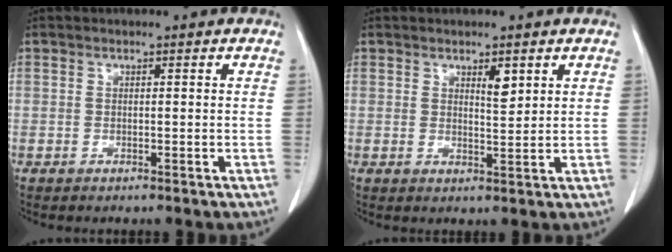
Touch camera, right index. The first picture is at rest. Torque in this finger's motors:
{"motor_torque": [0.10, 0.06, 0.00, 0.02]}